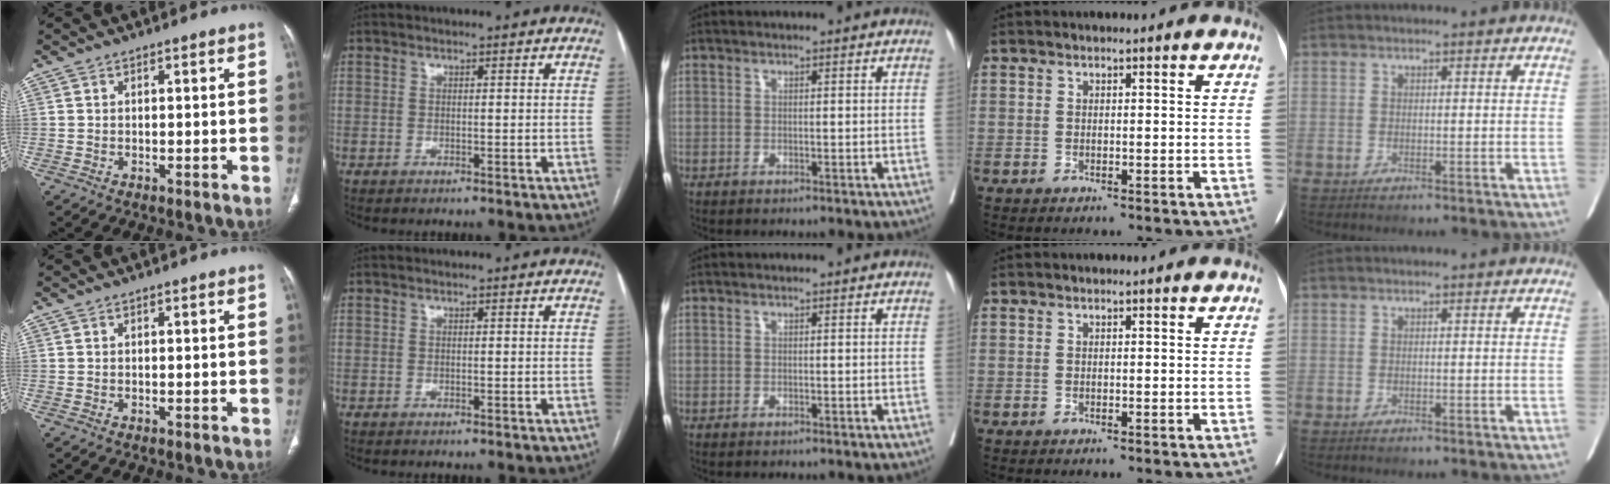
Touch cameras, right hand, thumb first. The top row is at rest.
{}